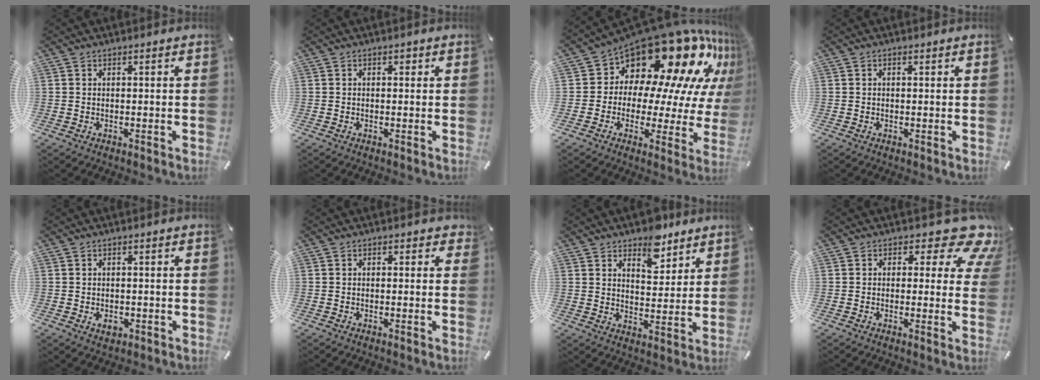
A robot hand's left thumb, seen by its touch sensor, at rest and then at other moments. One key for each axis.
{"total": 0.9, "fx": 0.1, "fy": 0.8, "fz": 0.5, "tx": -0.001, "ty": 0.004, "tz": -0.001}
{"total": 20.2, "fx": 14.6, "fy": 9.9, "fz": 9.9, "tx": -0.135, "ty": -0.132, "tz": 0.250}
{"total": 0.5, "fx": 0.1, "fy": 0.5, "fz": 0.3, "tx": -0.005, "ty": 0.004, "tz": 0.000}
{"total": 2.6, "fx": -0.8, "fy": 1.9, "fz": 1.6, "tx": -0.036, "ty": 0.001, "tz": -0.016}
{"total": 1.1, "fx": 0.0, "fy": 0.9, "fz": 0.7, "tx": -0.005, "ty": 0.002, "tz": -0.004}
{"total": 8.0, "fx": 6.3, "fy": 4.5, "fz": 2.1, "tx": -0.011, "ty": -0.042, "tz": 0.109}
{"total": 10.4, "fx": 5.5, "fy": 4.9, "fz": 7.3, "tx": -0.087, "ty": -0.042, "tz": 0.092}